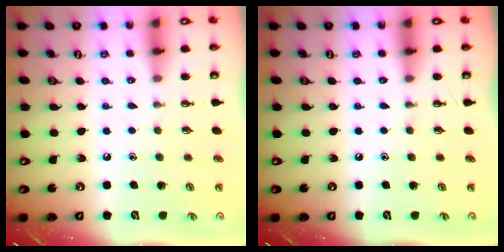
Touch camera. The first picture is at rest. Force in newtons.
{"total": 0.0}